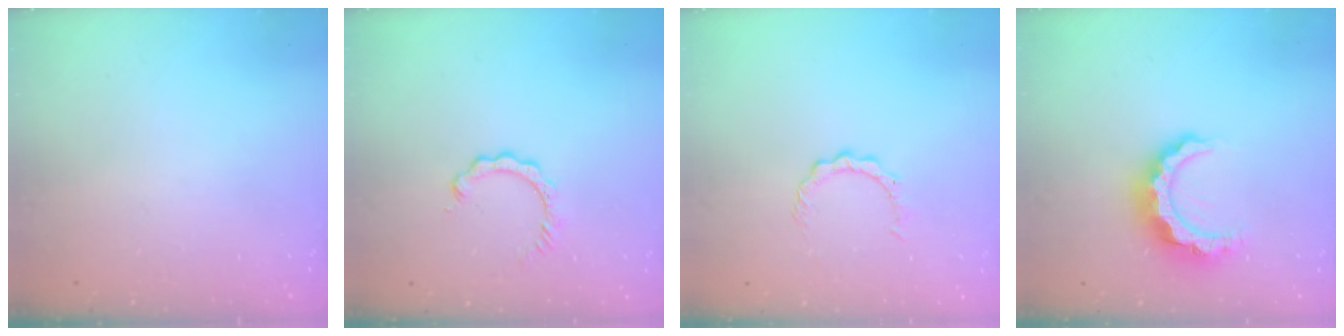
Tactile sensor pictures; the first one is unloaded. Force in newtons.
{"total": 3.0, "press": 3.0, "slide": 0.3}
{"total": 3.0, "press": 3.0, "slide": 0.2}
{"total": 10.4, "press": 10.4, "slide": 1.1}